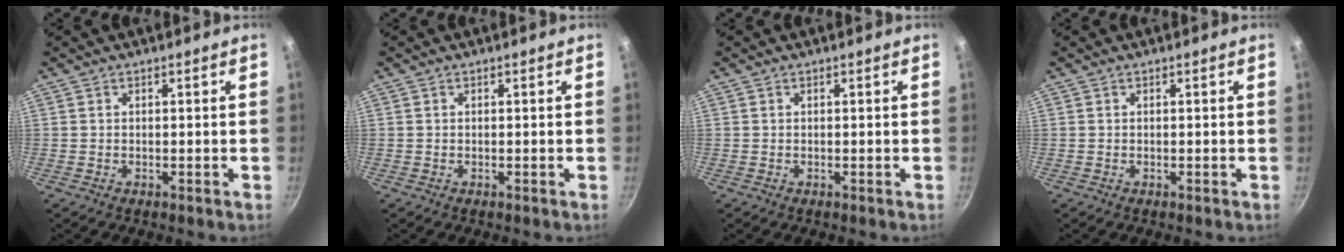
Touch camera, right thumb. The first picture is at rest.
{"total": 0.0}
{"total": 0.0}
{"total": 0.0}